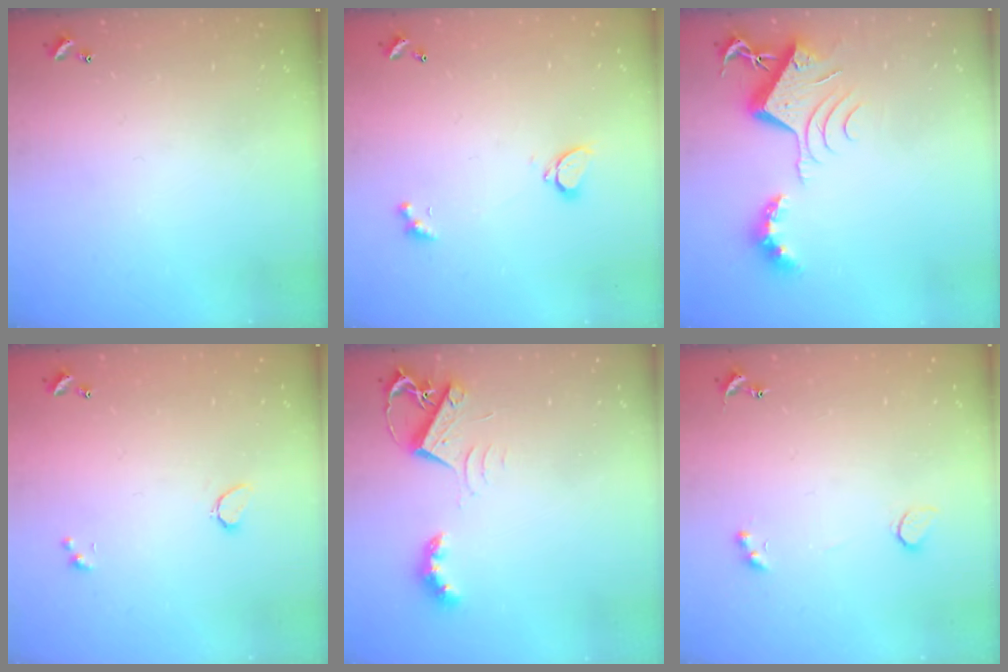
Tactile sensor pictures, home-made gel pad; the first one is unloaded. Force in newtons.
{"total": 2.1, "press": 1.8, "slide": 1.0}
{"total": 9.4, "press": 9.3, "slide": 1.0}
{"total": 0.6, "press": 0.4, "slide": 0.5}
{"total": 7.5, "press": 7.5, "slide": 0.8}
{"total": 2.1, "press": 1.9, "slide": 1.0}